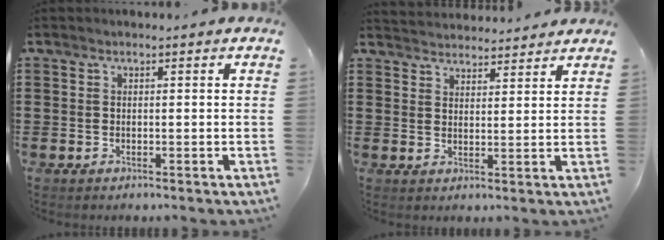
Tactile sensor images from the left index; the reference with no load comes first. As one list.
[{"total": 3.1, "force": [3.1, 0.2, -0.3], "torque": [-0.003, -0.012, 0.059]}]